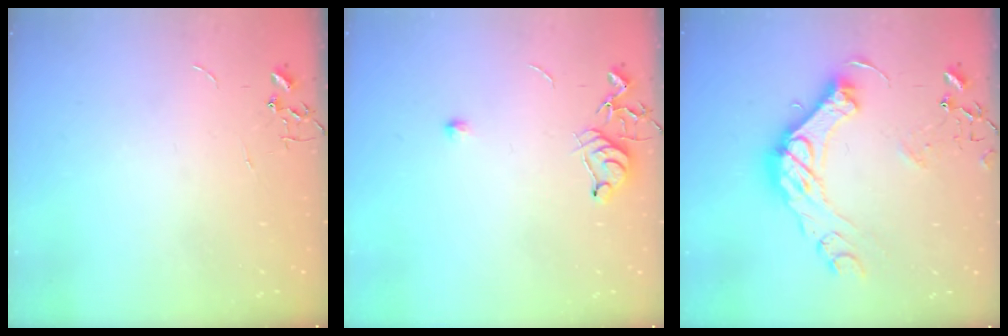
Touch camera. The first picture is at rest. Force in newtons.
{"total": 7.1, "press": 7.0, "slide": 1.0}
{"total": 18.8, "press": 18.7, "slide": 1.8}